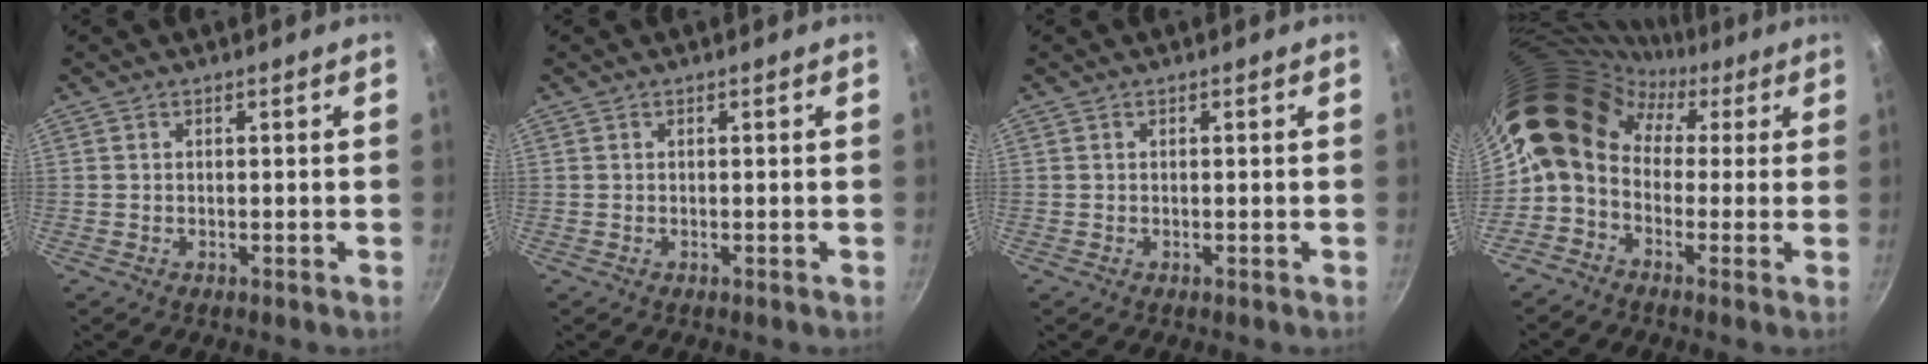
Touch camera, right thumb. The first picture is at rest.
{"total": 0.0}
{"total": 0.0}
{"total": 15.0, "force": [2.8, 11.8, 8.9], "torque": [-0.150, 0.034, 0.021]}